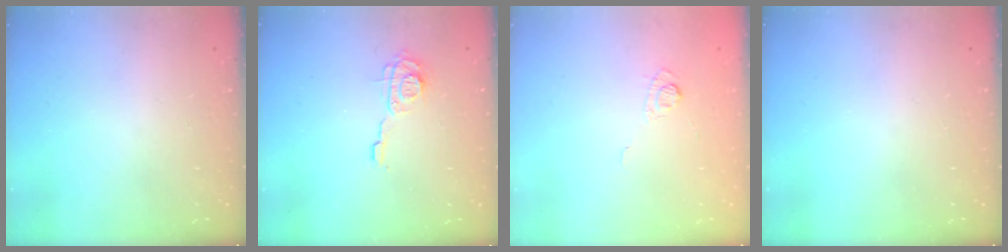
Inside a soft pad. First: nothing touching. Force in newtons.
{"total": 8.3, "press": 8.2, "slide": 0.6}
{"total": 3.1, "press": 2.7, "slide": 1.4}
{"total": 0.0}